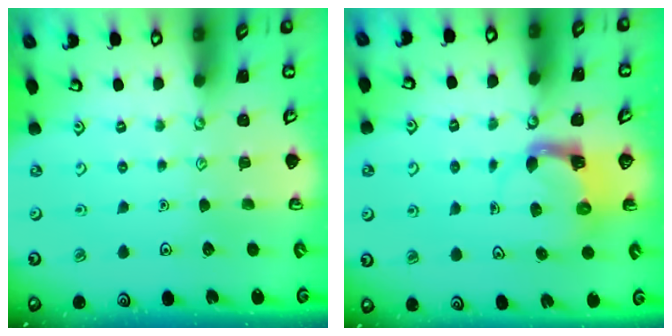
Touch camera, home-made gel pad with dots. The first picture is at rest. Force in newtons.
{"total": 3.9, "press": 3.8, "slide": 0.7}